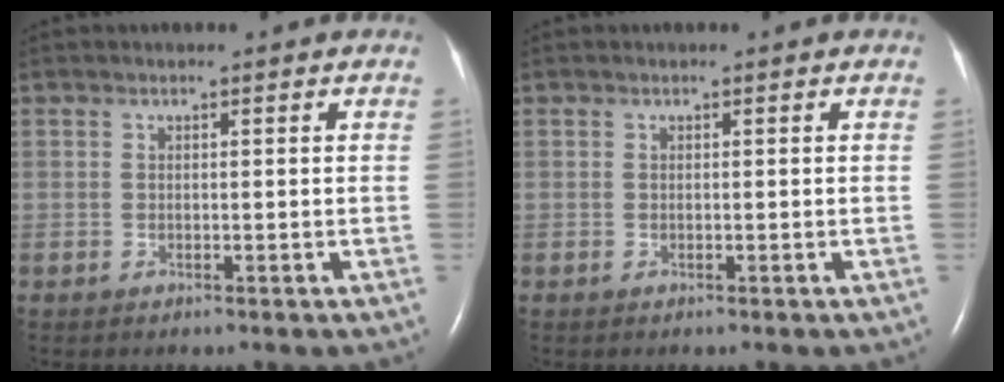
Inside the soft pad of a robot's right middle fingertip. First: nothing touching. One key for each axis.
{"total": 0.0}